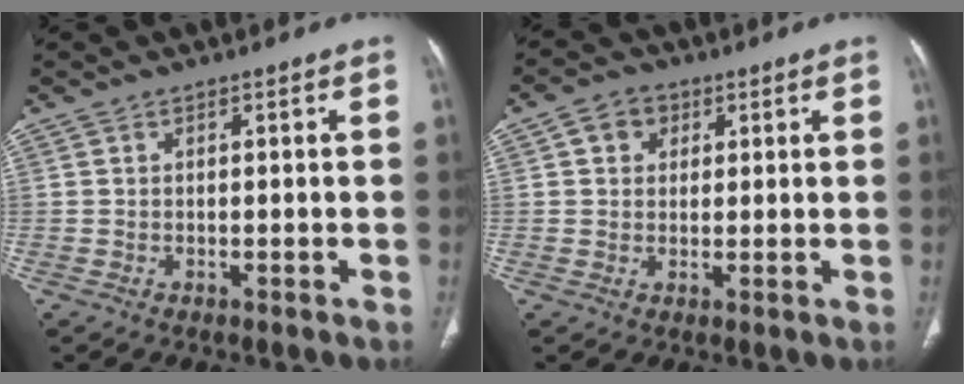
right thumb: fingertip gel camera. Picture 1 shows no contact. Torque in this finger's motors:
{"motor_torque": [0.17, 0.26, 0.33, -0.52, 0.12]}